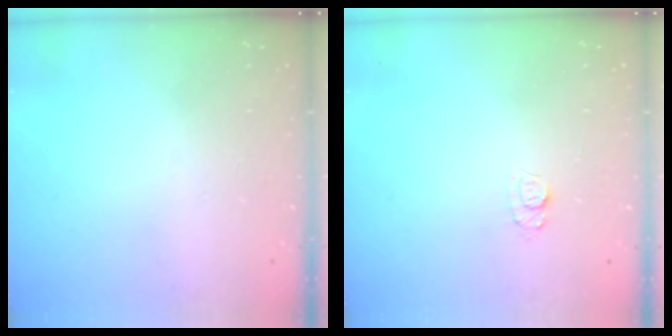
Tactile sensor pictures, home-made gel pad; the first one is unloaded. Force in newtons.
{"total": 5.8, "press": 5.8, "slide": 0.6}